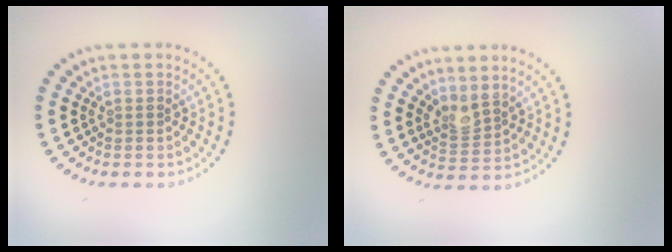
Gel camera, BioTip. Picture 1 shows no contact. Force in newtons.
{"total": 2.1, "press": 1.6, "slide": 1.3}